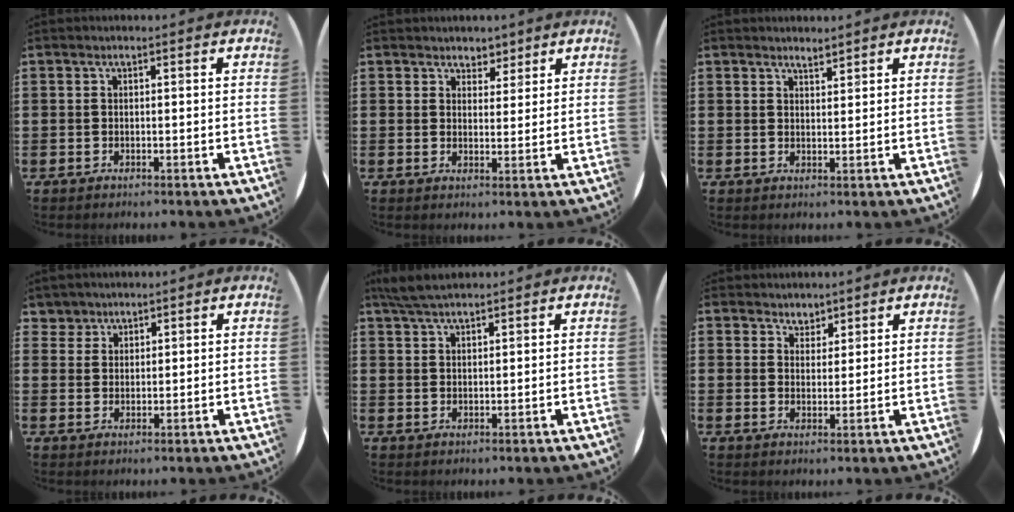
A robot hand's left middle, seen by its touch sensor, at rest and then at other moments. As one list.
[{"total": 2.8, "force": [2.5, 1.2, -0.1], "torque": [0.004, -0.003, 0.045]}, {"total": 1.8, "force": [1.8, 0.0, 0.0], "torque": [-0.001, -0.002, 0.033]}, {"total": 2.7, "force": [2.3, 1.4, -0.1], "torque": [0.003, 0.002, 0.043]}, {"total": 4.1, "force": [3.5, 0.8, 2.0], "torque": [-0.047, 0.000, 0.065]}, {"total": 2.8, "force": [2.6, 1.1, -0.3], "torque": [0.000, -0.003, 0.049]}]